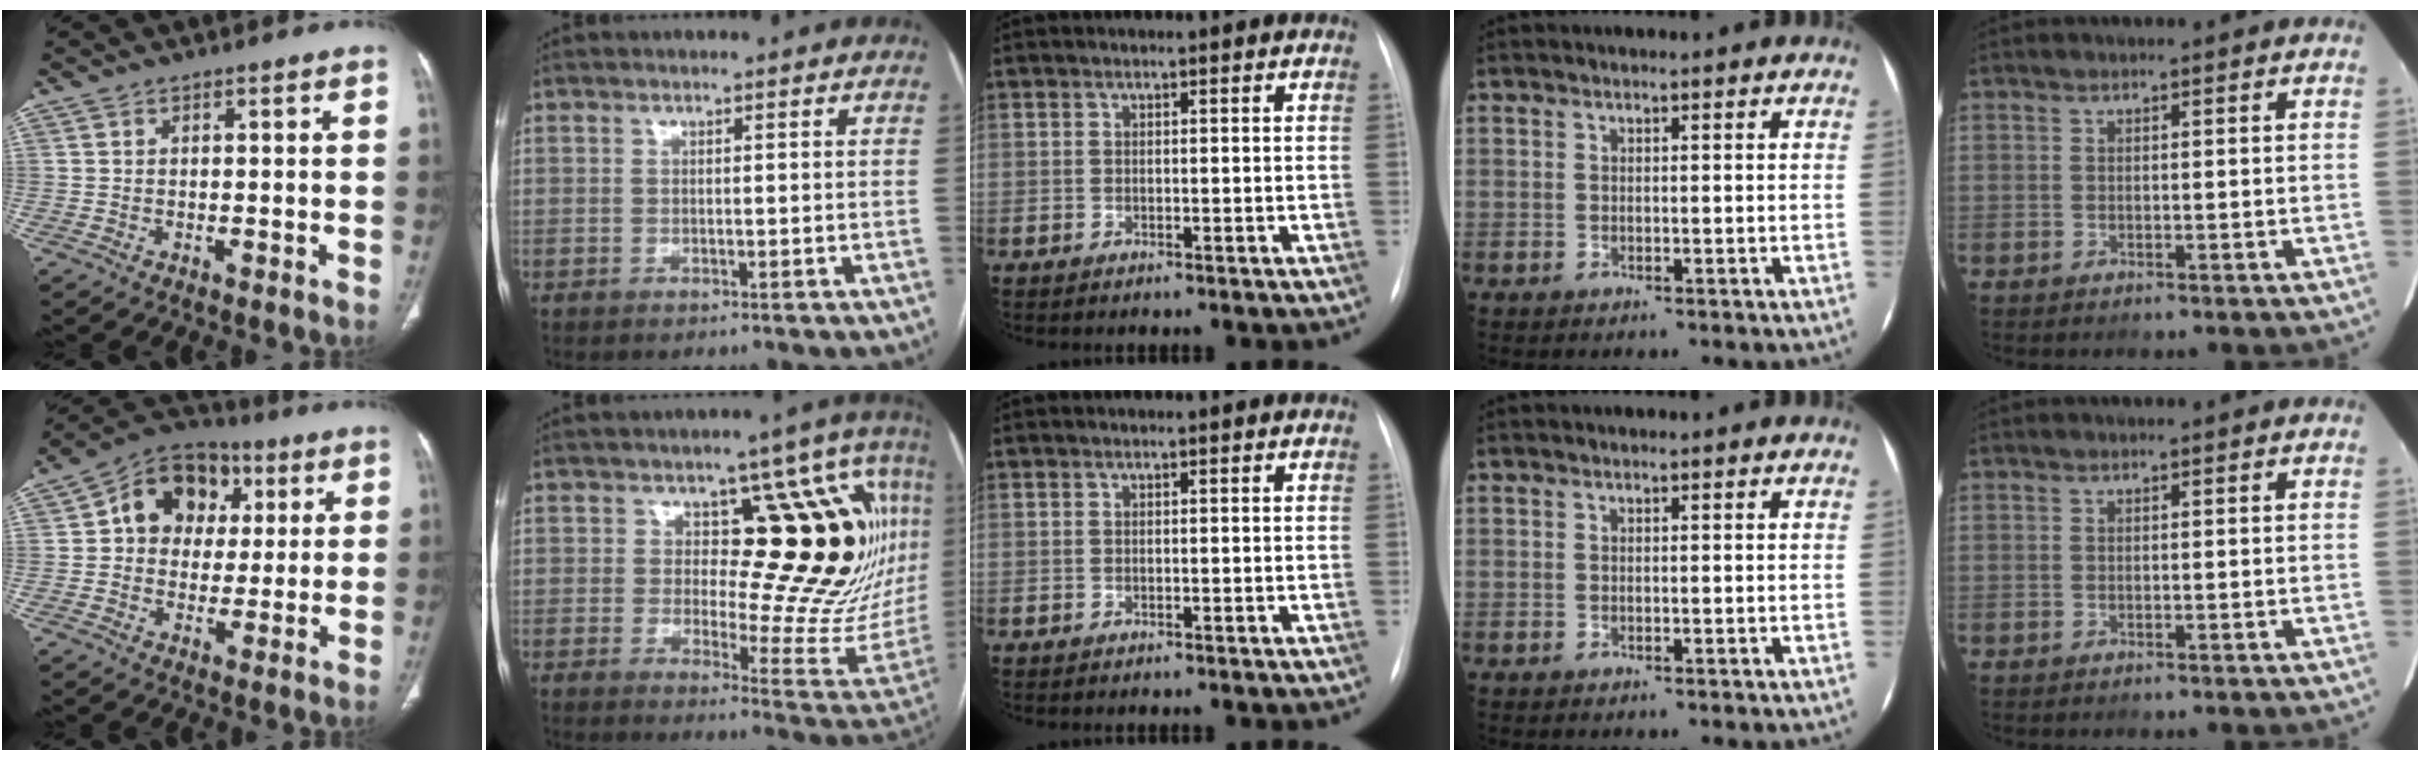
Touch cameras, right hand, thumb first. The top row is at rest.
{"thumb": {"total": 13.4, "force": [3.4, 10.9, 7.1], "torque": [-0.065, 0.009, 0.045]}, "index": {"total": 22.0, "force": [4.5, 8.7, 19.7], "torque": [-0.202, 0.012, 0.069]}}